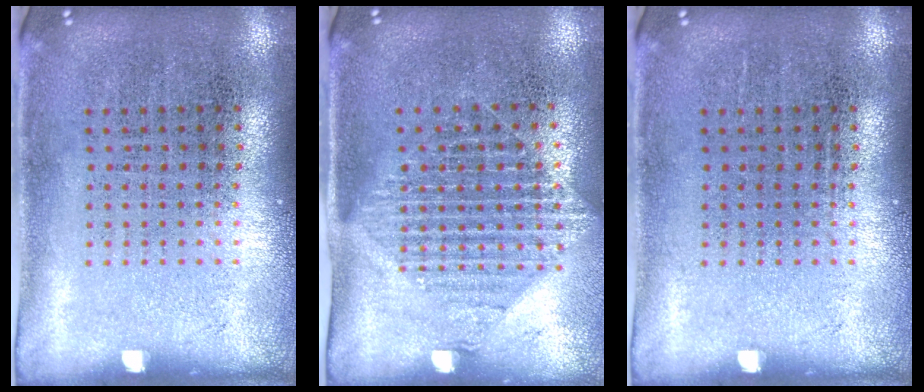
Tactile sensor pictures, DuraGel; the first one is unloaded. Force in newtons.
{"total": 1.6, "press": 1.3, "slide": 0.9}
{"total": 0.0}